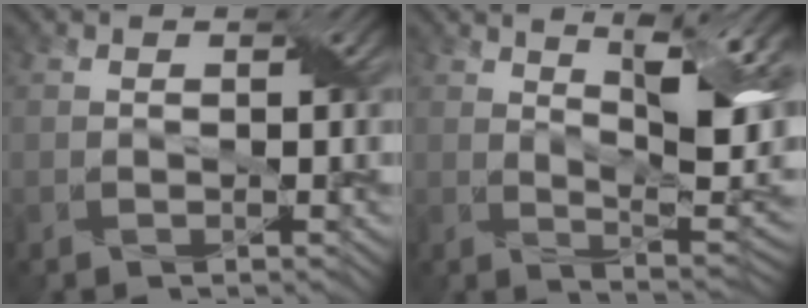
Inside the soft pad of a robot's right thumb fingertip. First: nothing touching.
{"total": 12.0, "force": [4.5, 3.7, 10.5], "torque": [-0.175, 0.010, 0.067]}